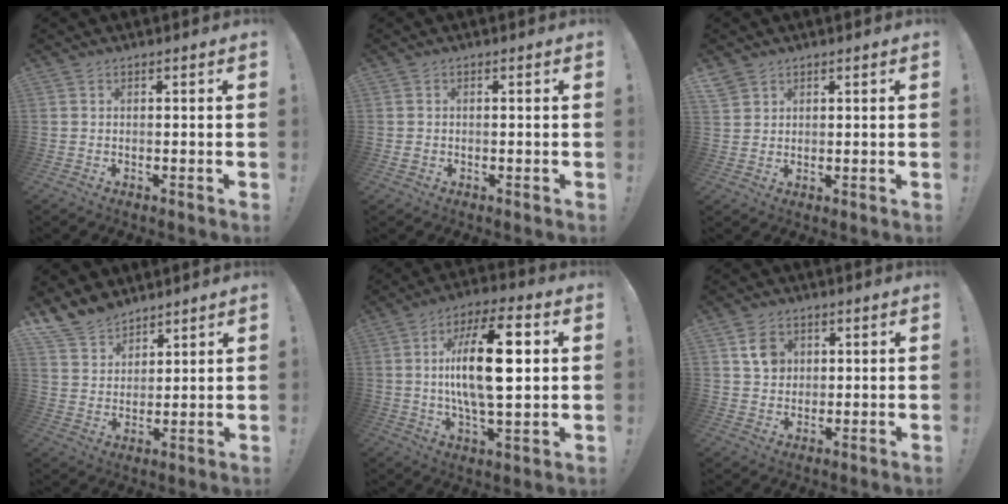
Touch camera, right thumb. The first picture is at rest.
{"total": 1.2, "force": [-0.2, 1.1, 0.4], "torque": [-0.011, 0.006, -0.003]}
{"total": 3.5, "force": [2.6, 2.2, 0.7], "torque": [-0.009, -0.016, 0.050]}
{"total": 10.5, "force": [8.9, 5.2, 1.9], "torque": [-0.045, -0.065, 0.176]}
{"total": 19.8, "force": [2.6, 7.3, 18.2], "torque": [-0.330, -0.003, 0.025]}
{"total": 6.4, "force": [2.7, 5.3, 2.4], "torque": [-0.013, -0.010, 0.047]}